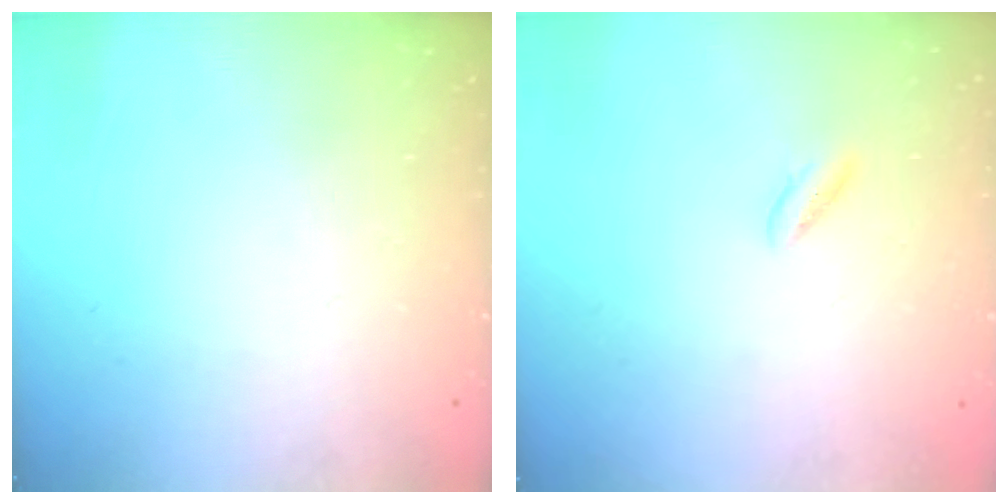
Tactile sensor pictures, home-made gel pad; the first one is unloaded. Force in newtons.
{"total": 1.7, "press": 1.4, "slide": 0.9}